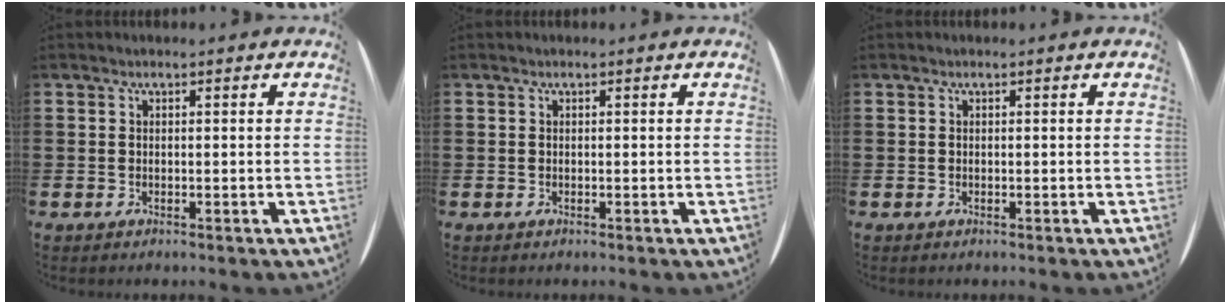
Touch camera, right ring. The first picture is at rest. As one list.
[{"total": 0.0}, {"total": 0.0}]